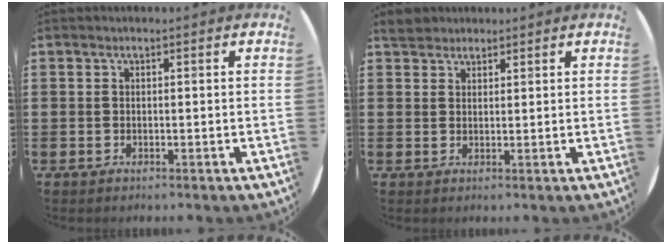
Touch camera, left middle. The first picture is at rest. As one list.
[{"total": 2.6, "force": [2.4, 1.0, 0.2], "torque": [-0.001, 0.002, 0.046]}]